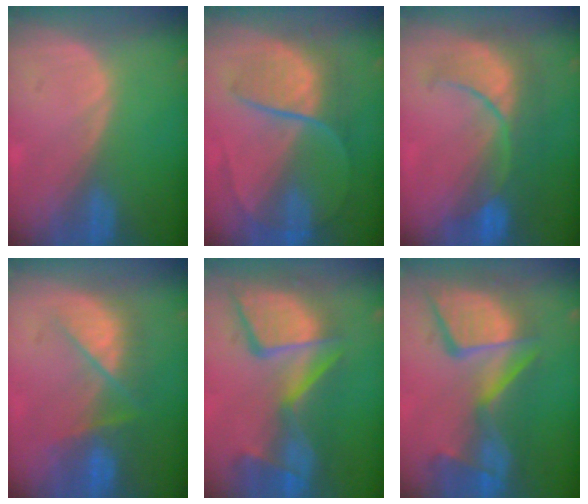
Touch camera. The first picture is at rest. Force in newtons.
{"total": 8.2, "press": 7.3, "slide": 3.7}
{"total": 9.2, "press": 8.7, "slide": 2.8}
{"total": 7.5, "press": 7.3, "slide": 2.0}
{"total": 13.6, "press": 11.1, "slide": 7.8}
{"total": 13.6, "press": 11.2, "slide": 7.7}